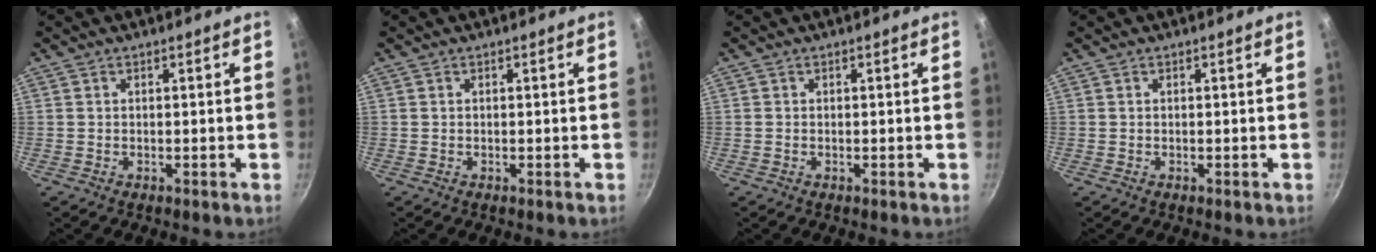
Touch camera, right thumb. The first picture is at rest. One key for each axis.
{"total": 0.0}
{"total": 0.0}
{"total": 0.0}